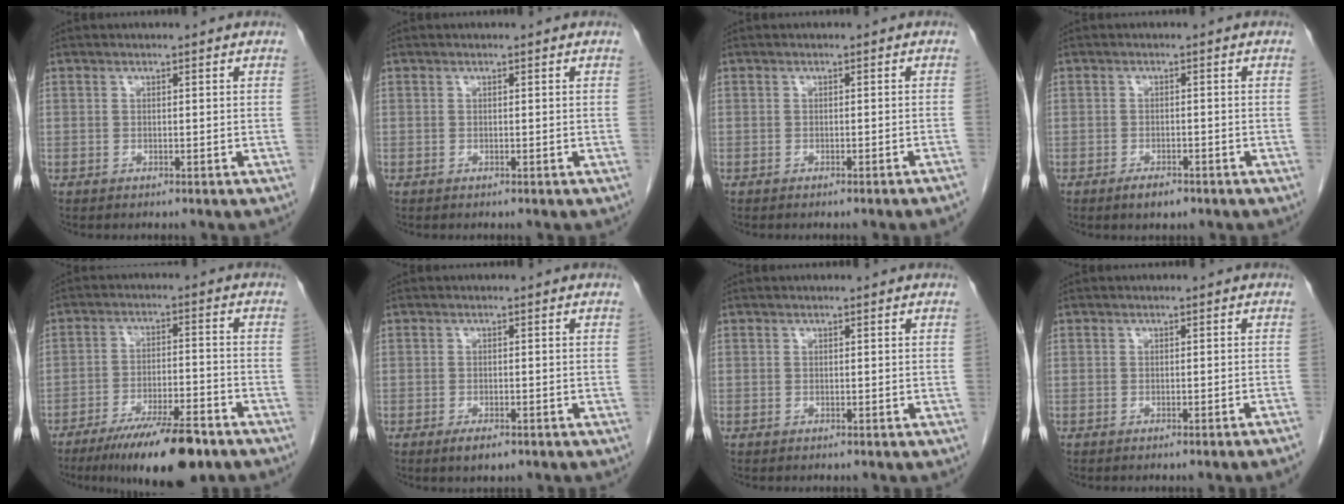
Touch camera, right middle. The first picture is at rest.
{"total": 0.0}
{"total": 2.5, "force": [-2.0, -0.8, 1.3], "torque": [-0.014, 0.005, -0.024]}
{"total": 2.5, "force": [-1.7, 0.9, 1.5], "torque": [-0.030, -0.001, -0.023]}
{"total": 13.2, "force": [-9.5, 2.3, 8.9], "torque": [-0.141, -0.020, -0.158]}
{"total": 2.6, "force": [-1.6, 0.9, 1.8], "torque": [-0.034, -0.003, -0.022]}
{"total": 0.0}
{"total": 2.5, "force": [-2.0, -0.8, 1.3], "torque": [-0.014, 0.007, -0.024]}